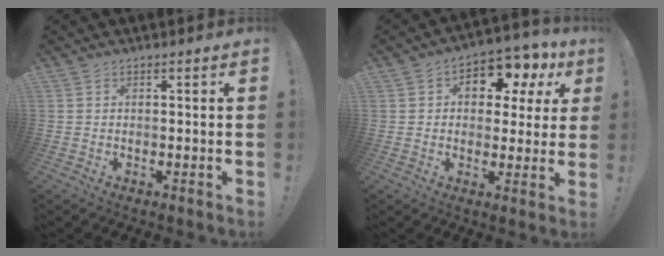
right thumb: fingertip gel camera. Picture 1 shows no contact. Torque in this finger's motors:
{"motor_torque": [0.83, 2.09, 0.48, -0.37, -0.01]}